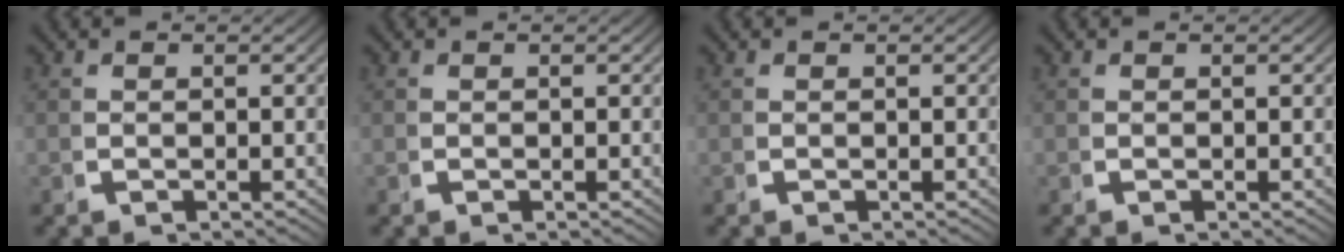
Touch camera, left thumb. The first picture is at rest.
{"total": 0.0}
{"total": 0.0}
{"total": 0.0}